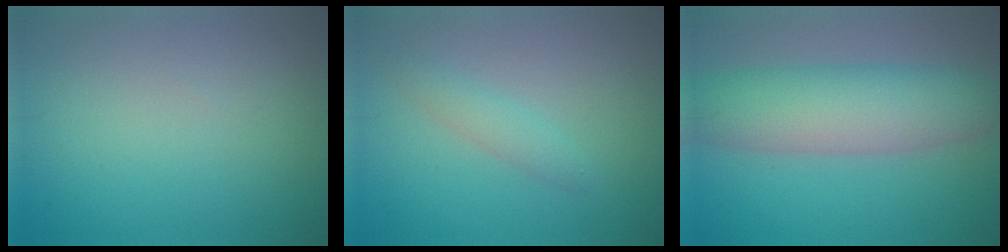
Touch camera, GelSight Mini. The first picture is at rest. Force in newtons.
{"total": 1.7, "press": 1.7, "slide": 0.1}
{"total": 7.8, "press": 7.8, "slide": 0.4}